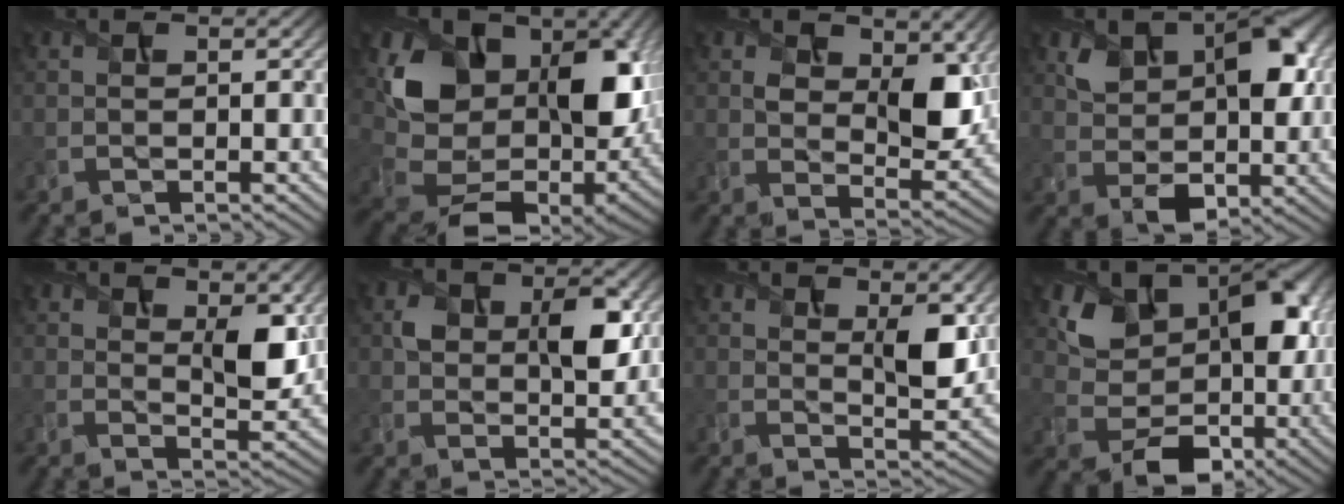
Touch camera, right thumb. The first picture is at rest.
{"total": 16.6, "force": [3.1, 12.0, 11.0], "torque": [-0.211, -0.020, 0.073]}
{"total": 7.9, "force": [2.4, 4.9, 5.8], "torque": [-0.106, -0.017, 0.046]}
{"total": 9.3, "force": [2.1, 6.0, 6.8], "torque": [-0.115, -0.008, 0.041]}
{"total": 6.2, "force": [2.5, 2.9, 4.9], "torque": [-0.081, -0.010, 0.047]}
{"total": 7.3, "force": [1.8, 4.6, 5.4], "torque": [-0.095, -0.005, 0.032]}
{"total": 5.6, "force": [2.3, 2.2, 4.7], "torque": [-0.077, -0.008, 0.042]}
{"total": 10.4, "force": [2.1, 7.7, 6.7], "torque": [-0.108, -0.016, 0.039]}